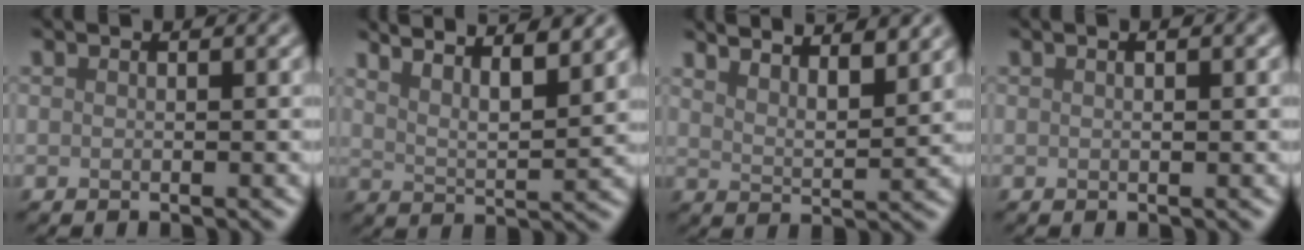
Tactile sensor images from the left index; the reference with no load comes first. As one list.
[{"total": 9.2, "force": [7.3, 2.4, 5.2], "torque": [-0.050, 0.022, 0.068]}, {"total": 7.4, "force": [6.1, 2.0, 3.7], "torque": [-0.028, 0.021, 0.056]}, {"total": 1.0, "force": [0.4, 0.2, 0.9], "torque": [-0.012, 0.000, 0.005]}]